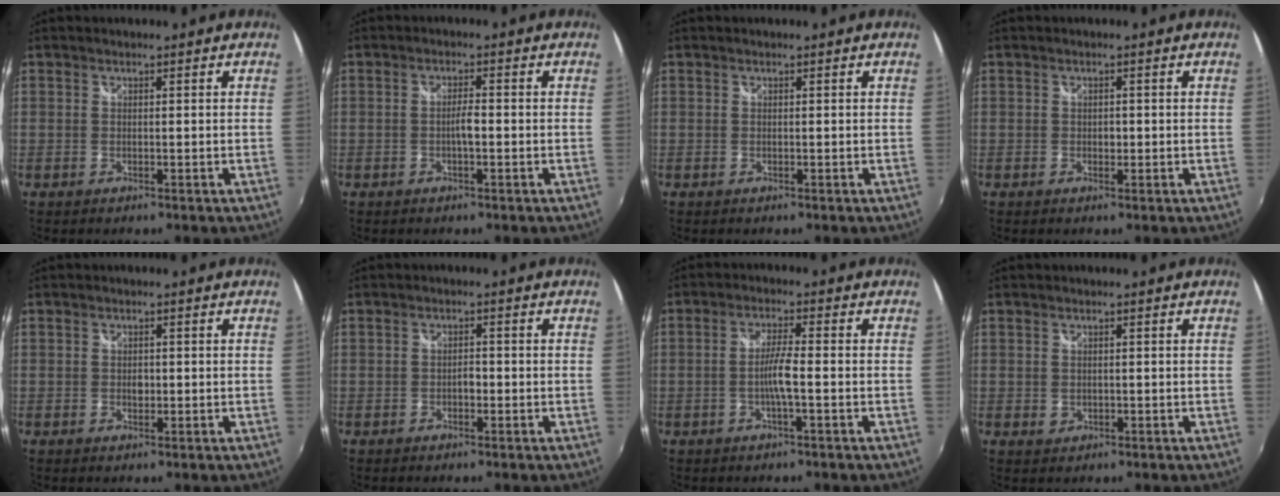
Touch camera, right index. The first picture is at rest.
{"total": 2.2, "force": [-0.7, 0.3, 2.1], "torque": [-0.039, 0.003, -0.013]}
{"total": 0.0}
{"total": 1.0, "force": [-0.2, 0.8, 0.5], "torque": [-0.007, 0.000, -0.004]}
{"total": 1.3, "force": [-0.2, 1.0, 0.8], "torque": [-0.014, 0.001, -0.004]}
{"total": 1.4, "force": [-0.6, 0.8, 0.9], "torque": [-0.017, 0.003, -0.012]}
{"total": 4.1, "force": [-1.3, -0.2, 3.9], "torque": [-0.076, 0.002, -0.025]}
{"total": 1.2, "force": [0.0, 1.1, 0.5], "torque": [-0.008, -0.001, 0.000]}